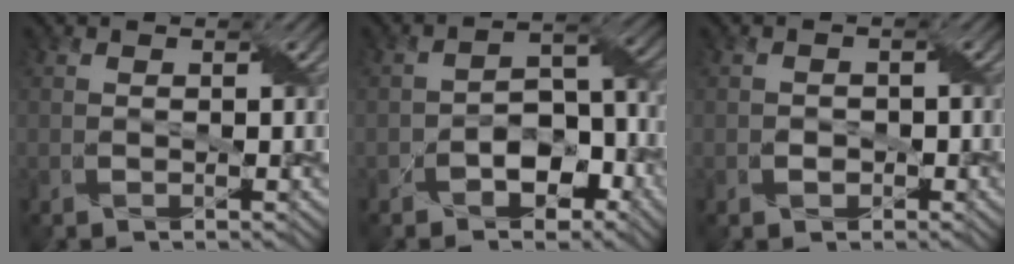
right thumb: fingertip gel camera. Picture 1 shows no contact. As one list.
[{"total": 6.3, "force": [-3.3, 3.9, 3.6], "torque": [-0.051, 0.005, -0.058]}, {"total": 1.4, "force": [-0.5, 1.2, 0.4], "torque": [-0.004, -0.001, -0.008]}]